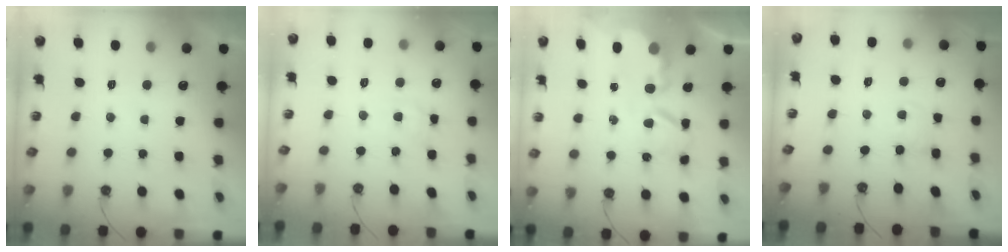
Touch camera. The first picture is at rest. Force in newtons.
{"total": 6.3, "press": 6.3, "slide": 0.4}
{"total": 6.8, "press": 6.8, "slide": 0.5}
{"total": 1.1, "press": 1.0, "slide": 0.1}